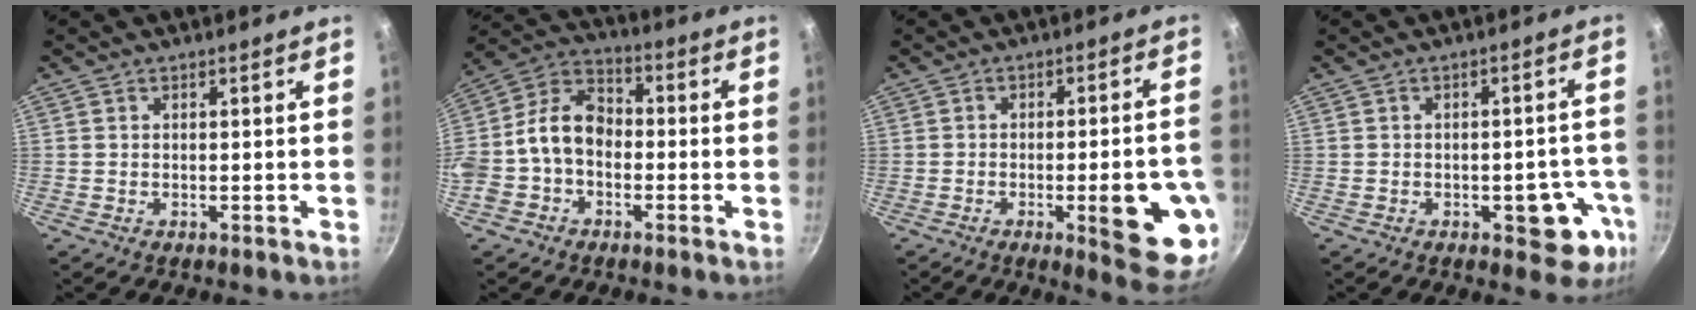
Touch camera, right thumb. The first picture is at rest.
{"total": 11.7, "force": [-2.0, 8.5, 7.8], "torque": [-0.117, 0.045, -0.058]}
{"total": 14.1, "force": [-3.9, 3.5, 13.1], "torque": [-0.144, 0.010, -0.045]}
{"total": 9.1, "force": [-3.4, 4.8, 7.0], "torque": [-0.029, 0.022, -0.039]}